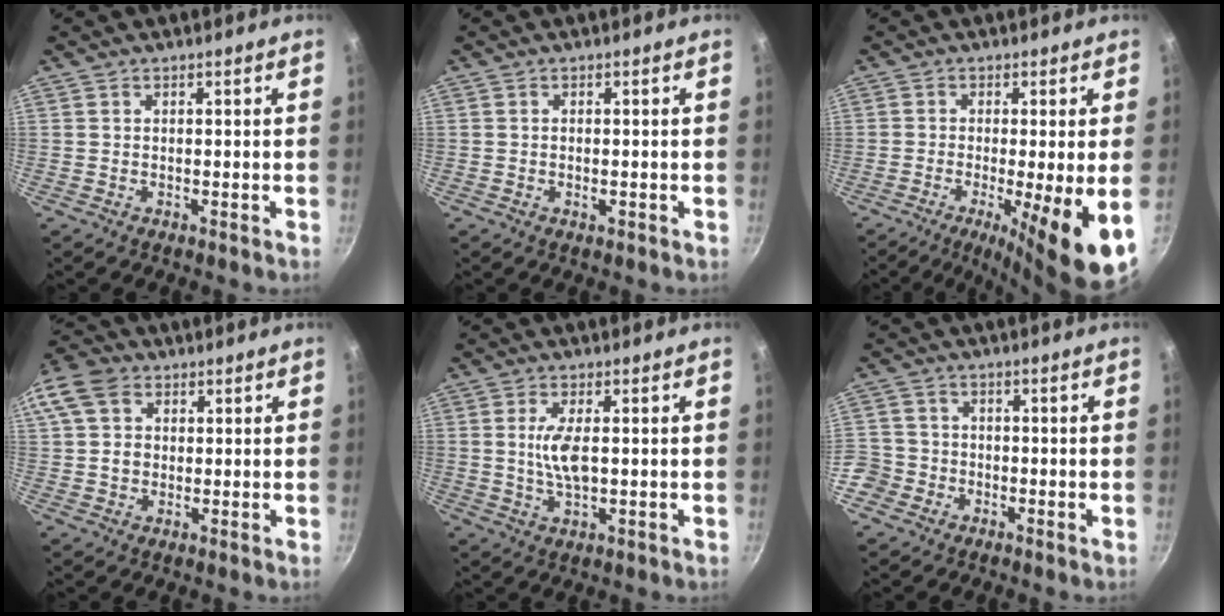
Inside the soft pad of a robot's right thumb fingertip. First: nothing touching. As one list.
[{"total": 1.1, "force": [-0.3, 0.5, 0.9], "torque": [-0.016, 0.001, -0.004]}, {"total": 11.6, "force": [-3.3, 1.3, 11.1], "torque": [-0.180, -0.014, -0.045]}, {"total": 13.5, "force": [3.9, 10.7, 7.2], "torque": [-0.159, 0.026, 0.063]}, {"total": 6.1, "force": [0.5, 2.4, 5.6], "torque": [-0.112, -0.002, 0.011]}, {"total": 7.7, "force": [-2.9, 6.8, 2.2], "torque": [-0.037, 0.036, -0.058]}]